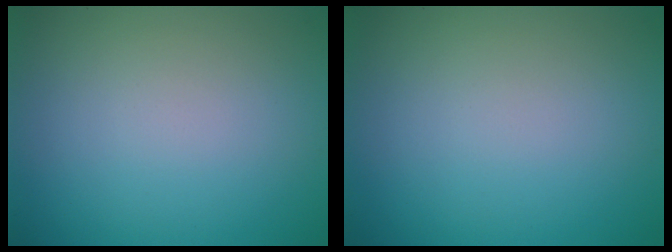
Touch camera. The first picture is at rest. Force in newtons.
{"total": 0.0}